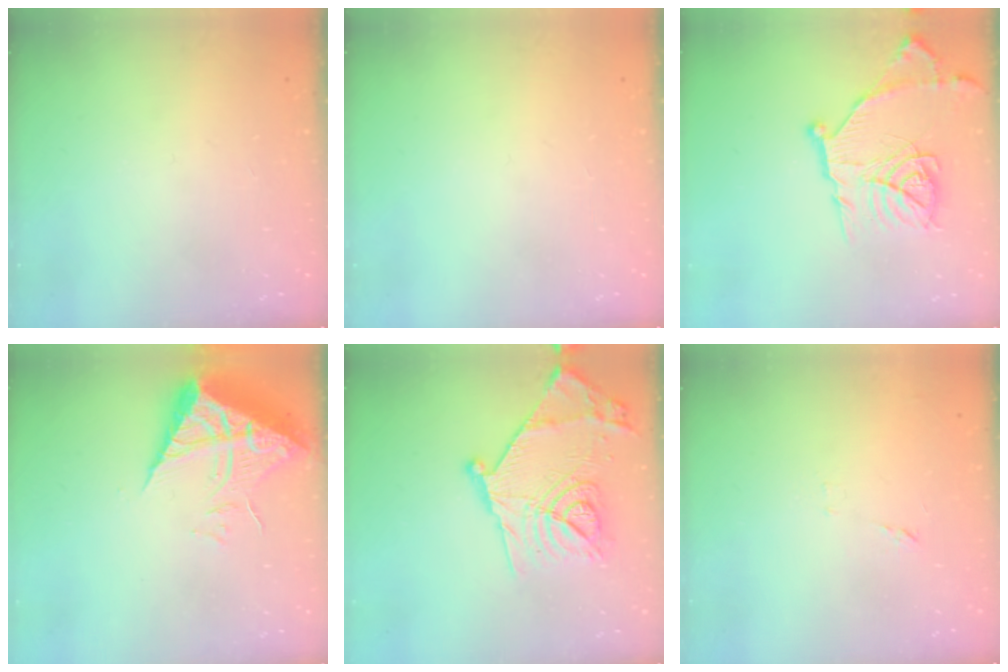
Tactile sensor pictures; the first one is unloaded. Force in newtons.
{"total": 0.0}
{"total": 17.5, "press": 17.4, "slide": 1.6}
{"total": 9.7, "press": 9.6, "slide": 0.8}
{"total": 22.3, "press": 22.3, "slide": 1.1}
{"total": 6.0, "press": 6.0, "slide": 0.5}